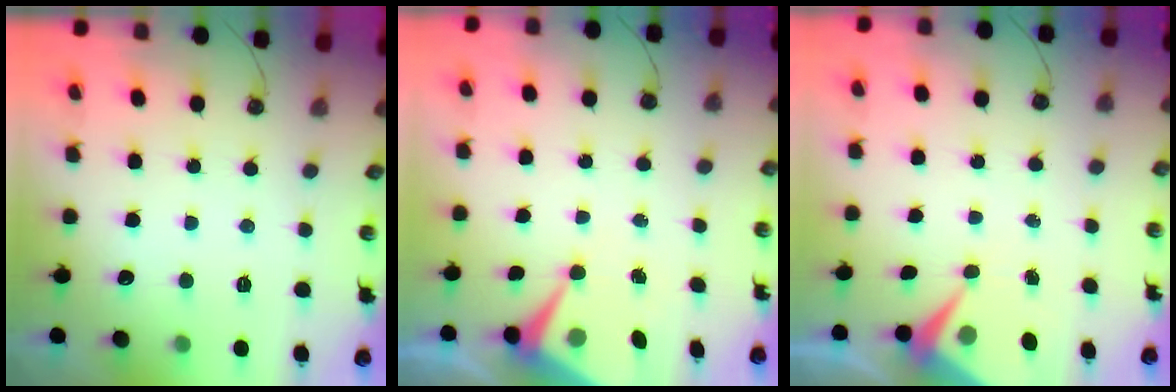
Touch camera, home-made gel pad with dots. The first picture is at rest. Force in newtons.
{"total": 6.7, "press": 6.7, "slide": 0.2}
{"total": 6.8, "press": 6.7, "slide": 0.7}